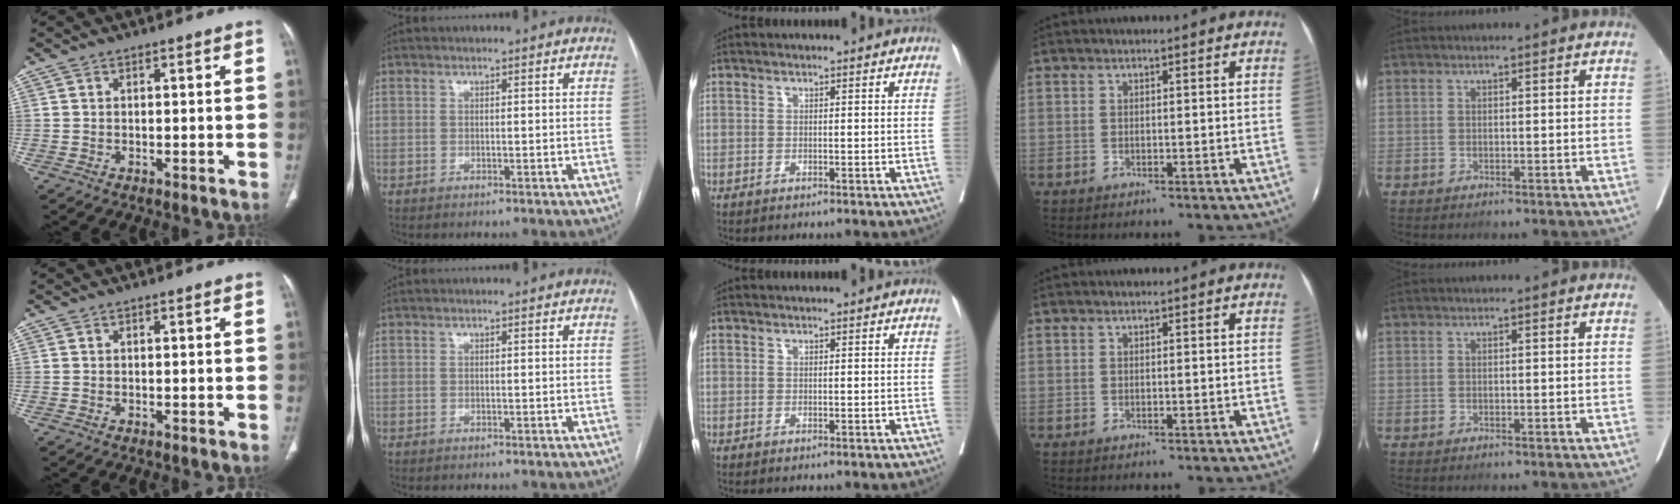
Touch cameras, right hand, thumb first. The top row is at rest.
{}